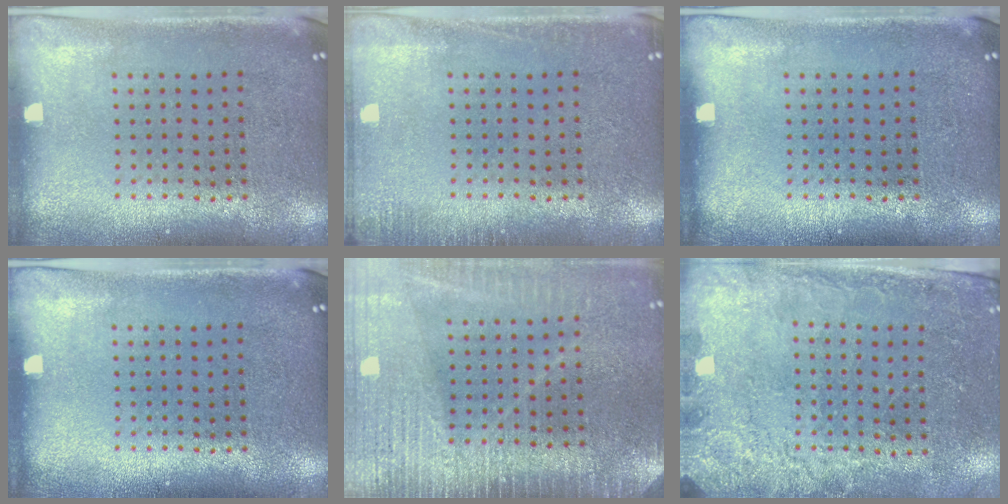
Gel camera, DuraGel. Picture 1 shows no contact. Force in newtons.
{"total": 1.3, "press": 1.3, "slide": 0.3}
{"total": 0.0}
{"total": 0.0}
{"total": 3.8, "press": 3.3, "slide": 1.9}
{"total": 2.6, "press": 2.4, "slide": 1.1}